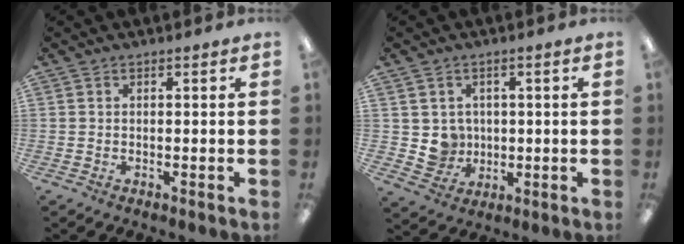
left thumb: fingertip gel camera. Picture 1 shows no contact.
{"total": 5.5, "force": [1.1, 5.4, 0.5], "torque": [-0.013, 0.002, 0.027]}